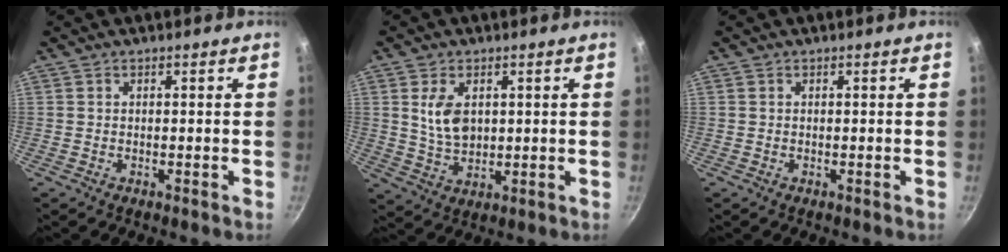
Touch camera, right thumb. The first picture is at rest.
{"total": 7.0, "force": [1.7, 4.4, 5.1], "torque": [-0.083, -0.017, 0.039]}
{"total": 0.0}